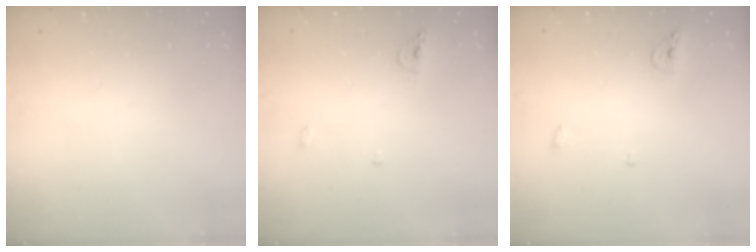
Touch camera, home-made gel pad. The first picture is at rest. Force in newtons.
{"total": 5.6, "press": 5.5, "slide": 0.9}
{"total": 5.6, "press": 5.5, "slide": 1.0}